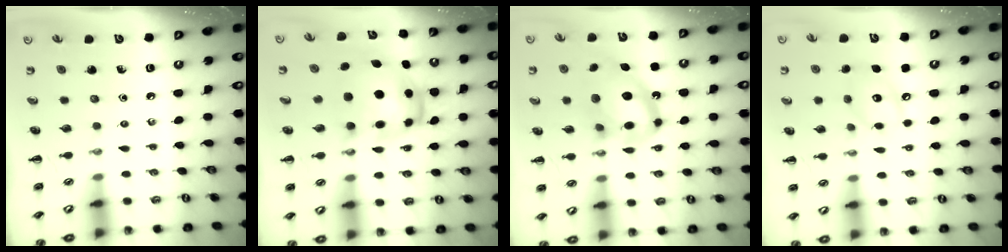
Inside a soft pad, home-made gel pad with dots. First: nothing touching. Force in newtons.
{"total": 6.6, "press": 6.4, "slide": 1.6}
{"total": 16.5, "press": 16.1, "slide": 3.5}
{"total": 9.7, "press": 9.7, "slide": 1.2}